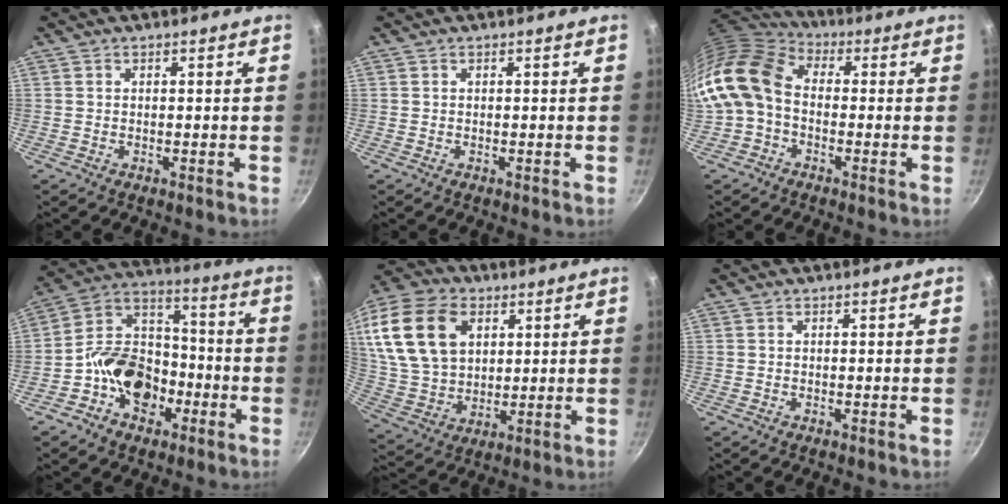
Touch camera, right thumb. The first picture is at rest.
{"total": 0.0}
{"total": 13.3, "force": [-1.7, 9.8, 8.8], "torque": [-0.158, 0.034, -0.053]}
{"total": 15.0, "force": [-5.7, 11.2, 8.2], "torque": [-0.097, 0.058, -0.114]}
{"total": 21.4, "force": [7.2, 14.7, 13.8], "torque": [-0.259, -0.006, 0.139]}
{"total": 0.0}